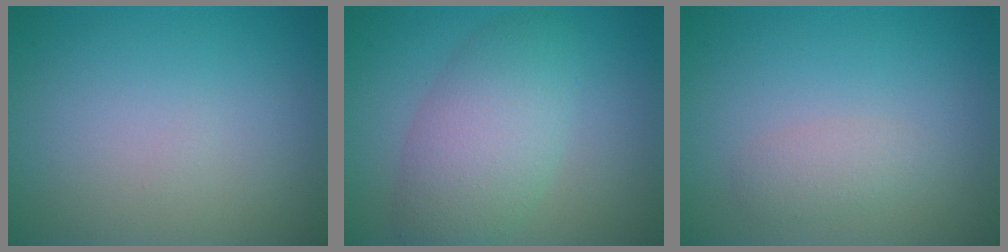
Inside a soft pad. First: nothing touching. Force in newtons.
{"total": 5.8, "press": 5.8, "slide": 0.2}
{"total": 1.5, "press": 1.5, "slide": 0.1}